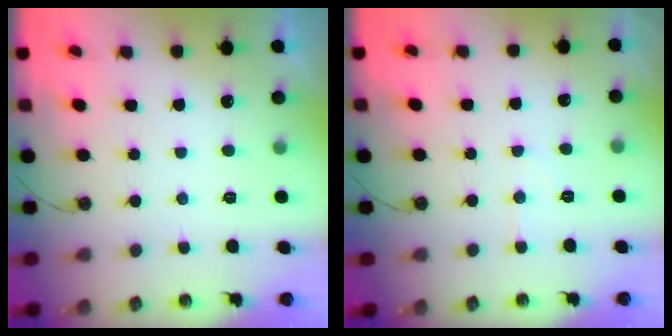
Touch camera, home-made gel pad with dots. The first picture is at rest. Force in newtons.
{"total": 4.4, "press": 4.4, "slide": 0.7}